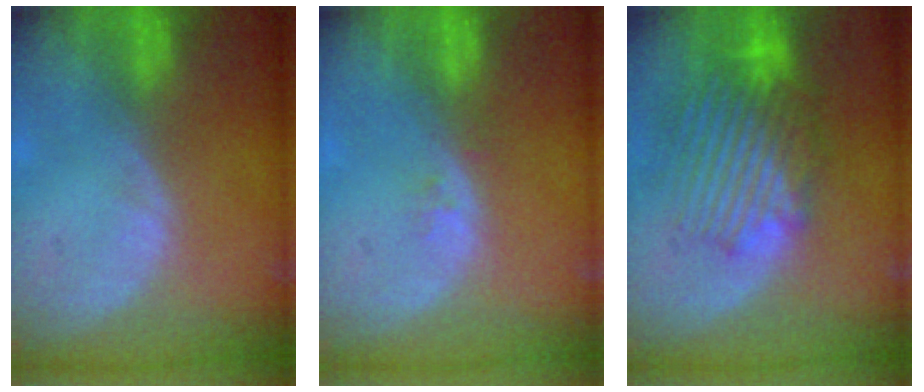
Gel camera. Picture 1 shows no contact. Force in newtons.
{"total": 1.1, "press": 0.8, "slide": 0.7}
{"total": 9.7, "press": 9.0, "slide": 3.6}